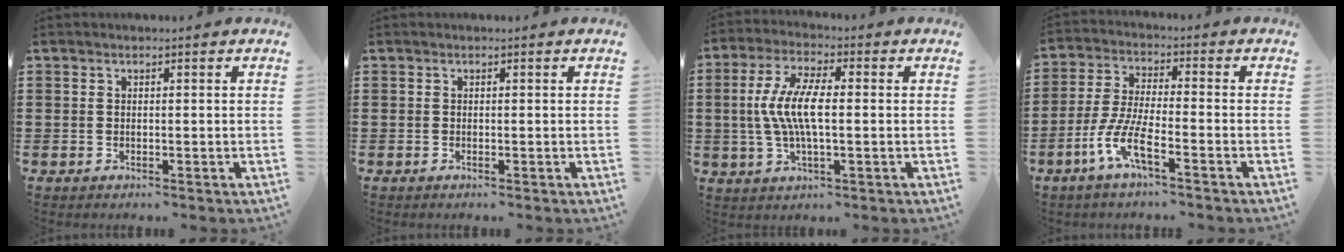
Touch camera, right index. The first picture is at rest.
{"total": 0.0}
{"total": 8.3, "force": [-0.4, 2.7, 7.9], "torque": [-0.174, -0.006, -0.018]}
{"total": 7.2, "force": [-4.2, 1.2, 5.8], "torque": [-0.150, -0.017, -0.088]}